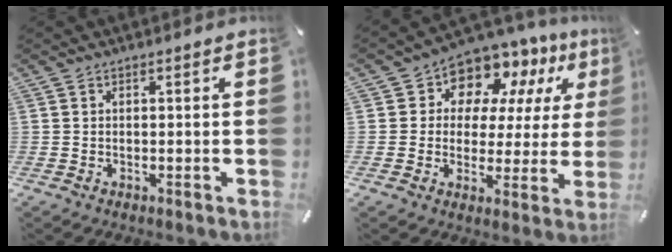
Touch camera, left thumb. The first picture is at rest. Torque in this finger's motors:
{"motor_torque": [1.50, 1.45, 0.59, 0.25, 0.08]}